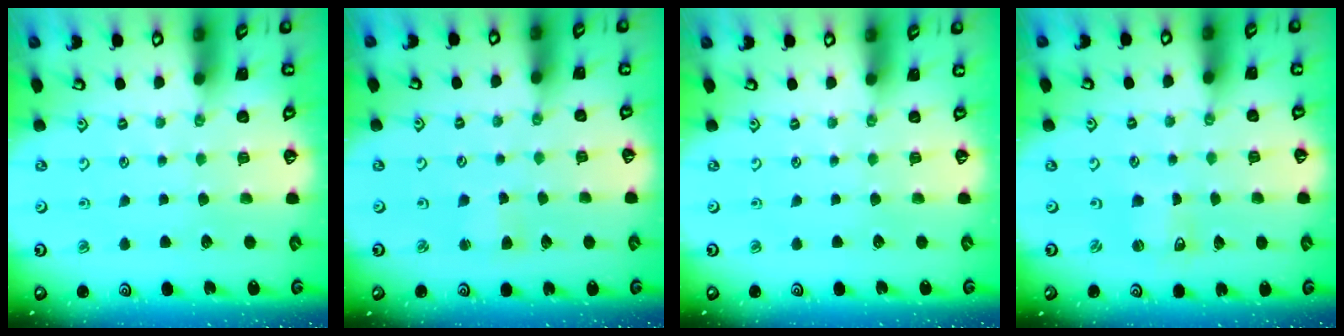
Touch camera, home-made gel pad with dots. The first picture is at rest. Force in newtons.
{"total": 2.8, "press": 2.8, "slide": 0.3}
{"total": 0.0}
{"total": 1.2, "press": 1.2, "slide": 0.1}